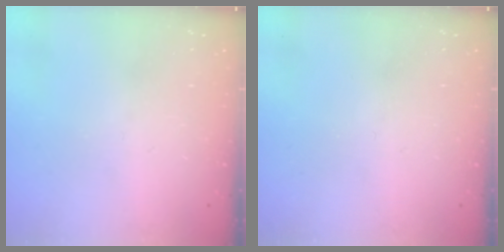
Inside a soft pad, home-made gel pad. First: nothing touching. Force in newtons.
{"total": 0.0}